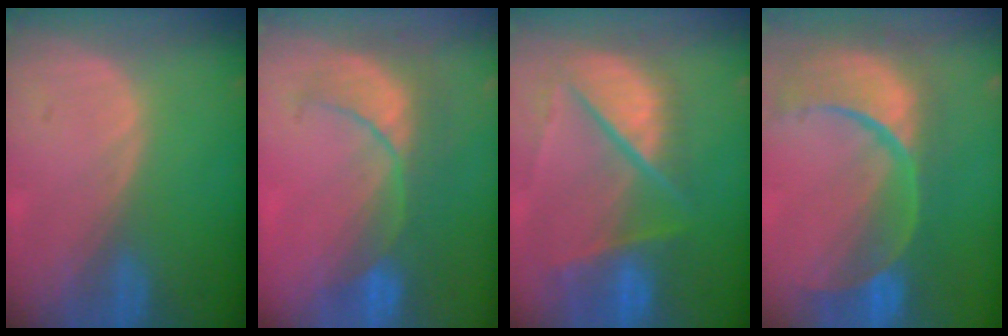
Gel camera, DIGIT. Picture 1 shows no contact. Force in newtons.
{"total": 8.4, "press": 8.1, "slide": 2.2}
{"total": 10.7, "press": 8.9, "slide": 5.9}
{"total": 13.9, "press": 11.0, "slide": 8.4}